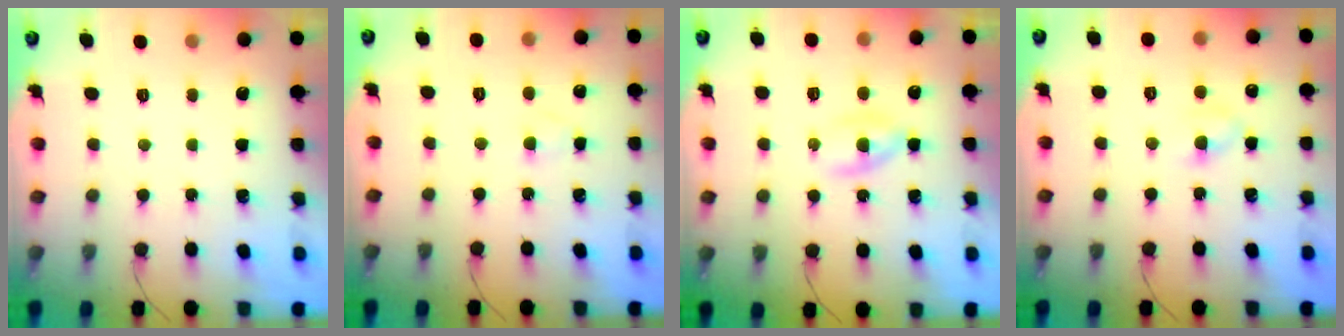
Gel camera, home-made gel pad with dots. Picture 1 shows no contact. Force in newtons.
{"total": 1.8, "press": 1.5, "slide": 0.9}
{"total": 3.2, "press": 3.0, "slide": 1.3}
{"total": 4.0, "press": 3.8, "slide": 1.2}